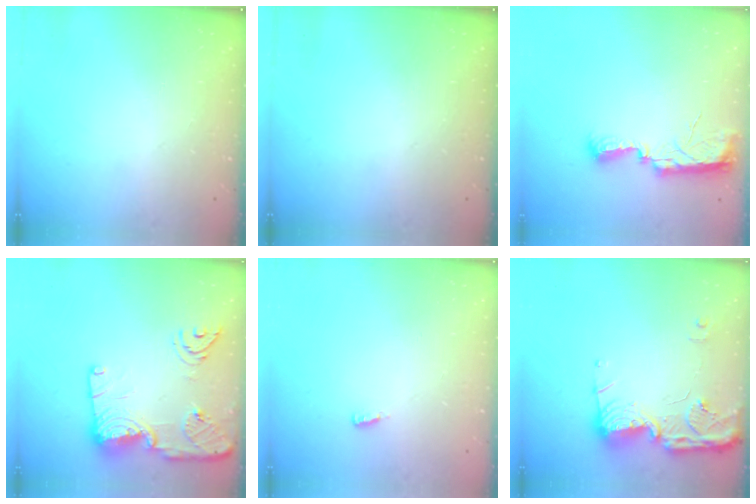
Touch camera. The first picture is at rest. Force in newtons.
{"total": 0.0}
{"total": 10.5, "press": 9.0, "slide": 5.3}
{"total": 18.1, "press": 18.0, "slide": 2.0}
{"total": 4.4, "press": 2.2, "slide": 3.9}
{"total": 15.0, "press": 14.9, "slide": 0.8}